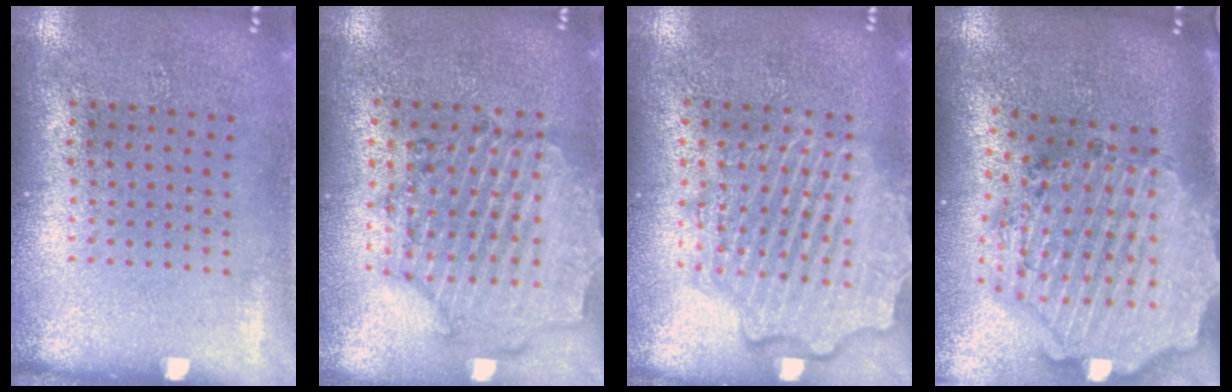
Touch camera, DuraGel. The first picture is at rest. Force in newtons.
{"total": 1.6, "press": 1.6, "slide": 0.3}
{"total": 4.4, "press": 4.4, "slide": 0.4}
{"total": 4.1, "press": 3.3, "slide": 2.4}